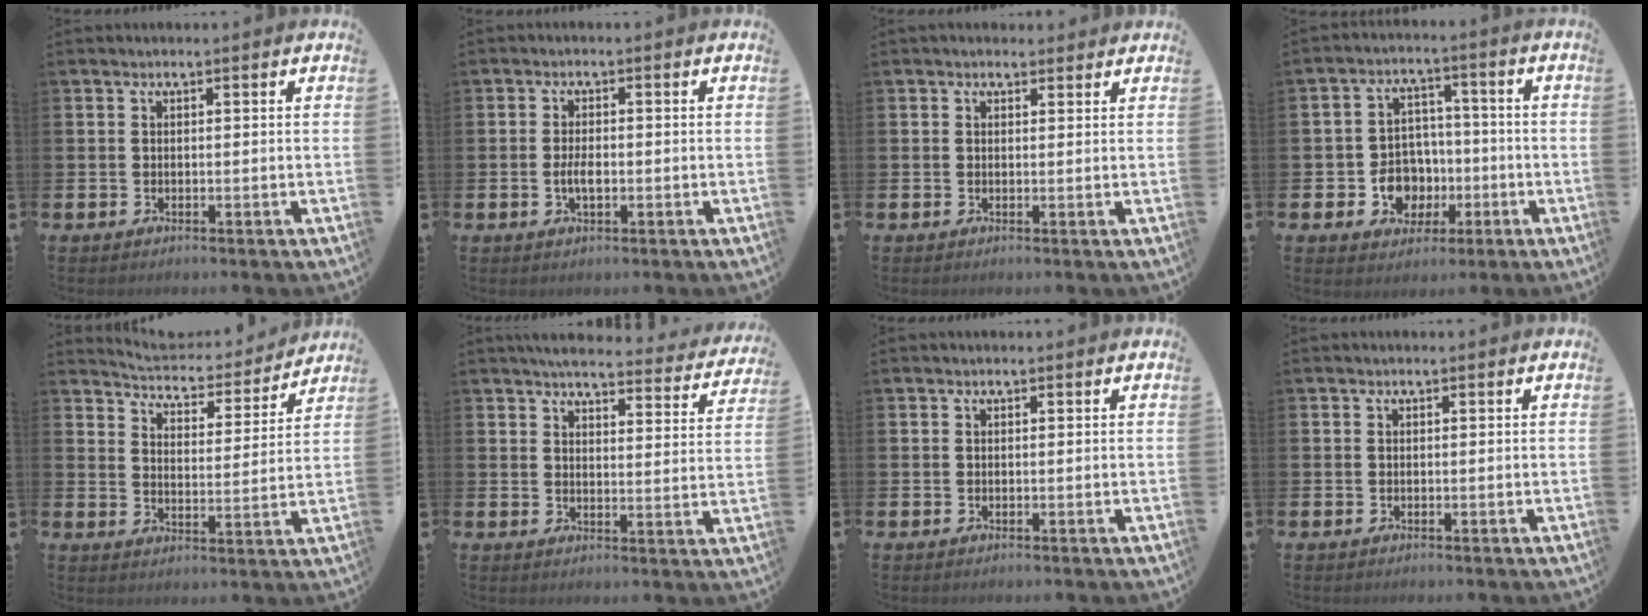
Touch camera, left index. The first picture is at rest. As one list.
[{"total": 2.6, "force": [-0.4, 1.2, 2.3], "torque": [-0.044, 0.001, -0.008]}, {"total": 1.2, "force": [1.0, 0.7, 0.1], "torque": [0.004, 0.005, 0.017]}, {"total": 6.3, "force": [-1.6, 5.6, 2.3], "torque": [-0.057, 0.015, -0.029]}, {"total": 6.1, "force": [6.0, 0.7, 0.6], "torque": [-0.037, -0.051, 0.103]}, {"total": 5.1, "force": [4.9, 0.6, 1.2], "torque": [-0.031, -0.035, 0.083]}, {"total": 0.0}, {"total": 0.0}]